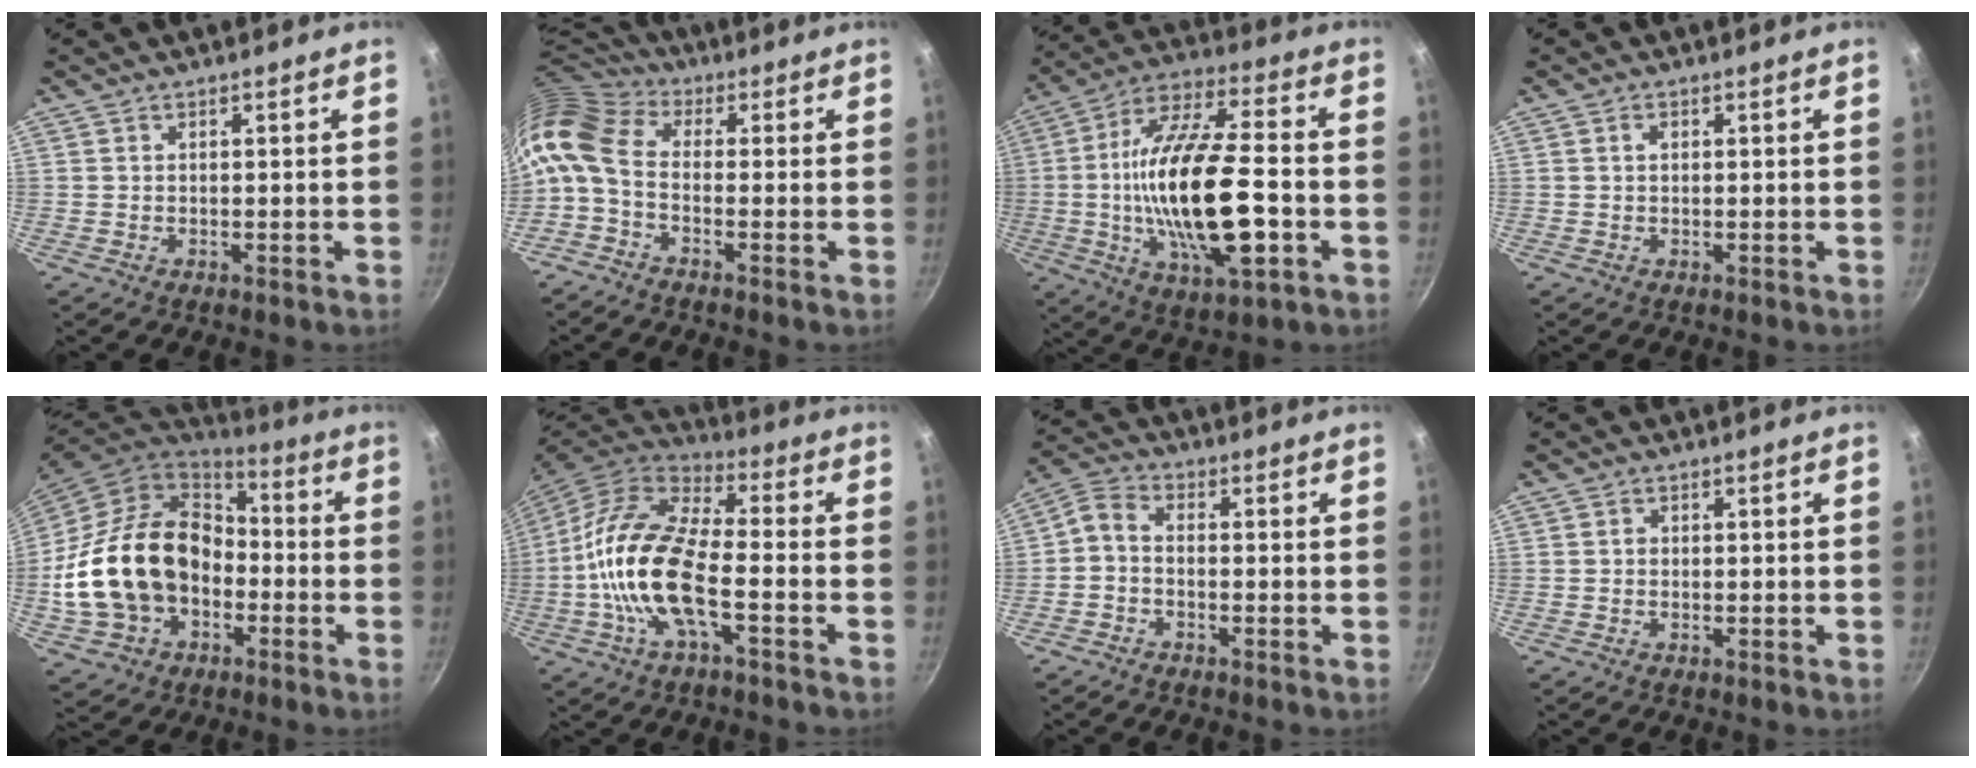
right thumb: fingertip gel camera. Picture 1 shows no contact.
{"total": 11.5, "force": [-1.1, 7.1, 9.0], "torque": [-0.192, 0.024, -0.043]}
{"total": 23.7, "force": [-3.6, 8.6, 21.8], "torque": [-0.400, 0.016, -0.069]}
{"total": 1.2, "force": [0.3, 0.8, 0.7], "torque": [-0.011, 0.004, 0.004]}
{"total": 23.2, "force": [-3.7, 17.1, 15.2], "torque": [-0.263, 0.053, -0.052]}
{"total": 17.3, "force": [-4.1, 7.1, 15.3], "torque": [-0.293, 0.033, -0.095]}
{"total": 4.1, "force": [-1.5, 2.4, 2.8], "torque": [-0.073, 0.030, -0.043]}
{"total": 0.7, "force": [0.0, 0.7, 0.2], "torque": [-0.001, 0.004, -0.001]}